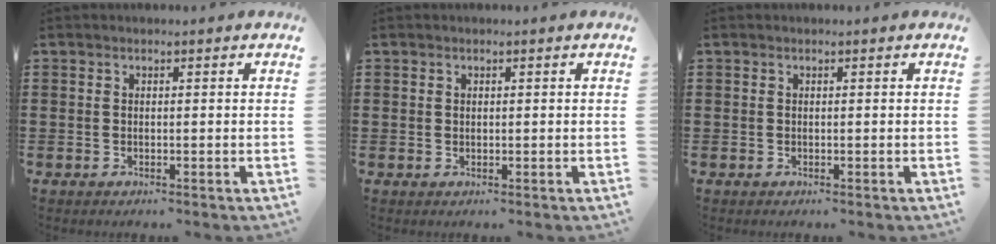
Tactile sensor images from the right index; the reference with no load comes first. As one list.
[{"total": 0.5, "force": [0.2, 0.5, 0.1], "torque": [-0.003, 0.003, 0.005]}, {"total": 0.0}]